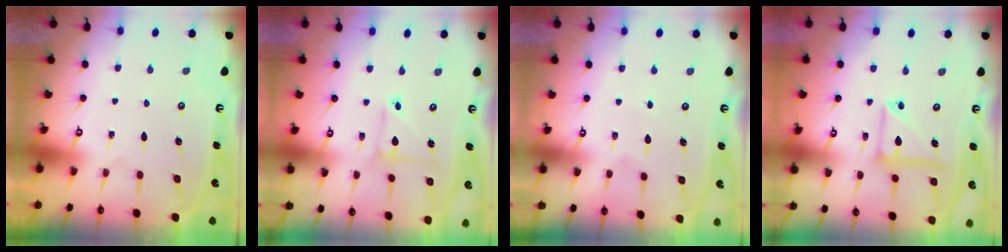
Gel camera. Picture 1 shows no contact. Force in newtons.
{"total": 4.1, "press": 4.1, "slide": 0.4}
{"total": 3.3, "press": 3.3, "slide": 0.5}
{"total": 11.6, "press": 11.6, "slide": 1.2}